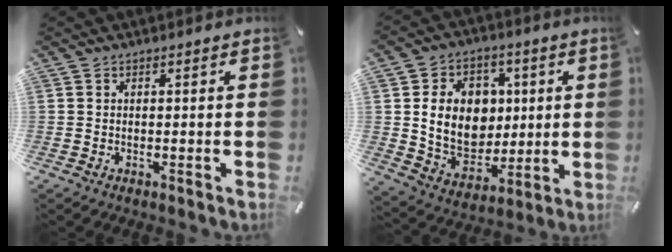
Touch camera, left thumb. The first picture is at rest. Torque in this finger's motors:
{"motor_torque": [0.64, 0.65, 0.48, 0.01, 0.18]}